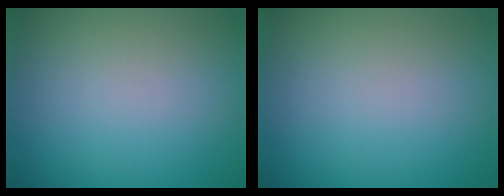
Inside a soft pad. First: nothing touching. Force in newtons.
{"total": 0.0}